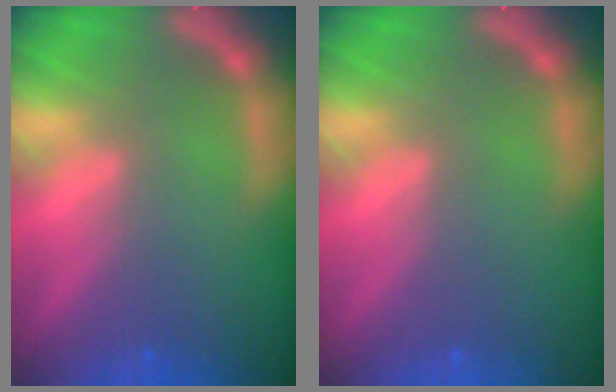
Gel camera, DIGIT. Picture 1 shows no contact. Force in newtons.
{"total": 0.0}